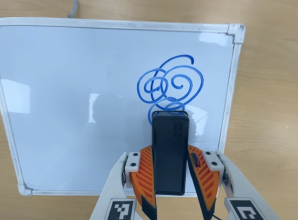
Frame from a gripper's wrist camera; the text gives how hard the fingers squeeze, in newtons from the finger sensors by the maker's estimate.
{"total": 5.9, "left": 4.9, "right": 6.8}